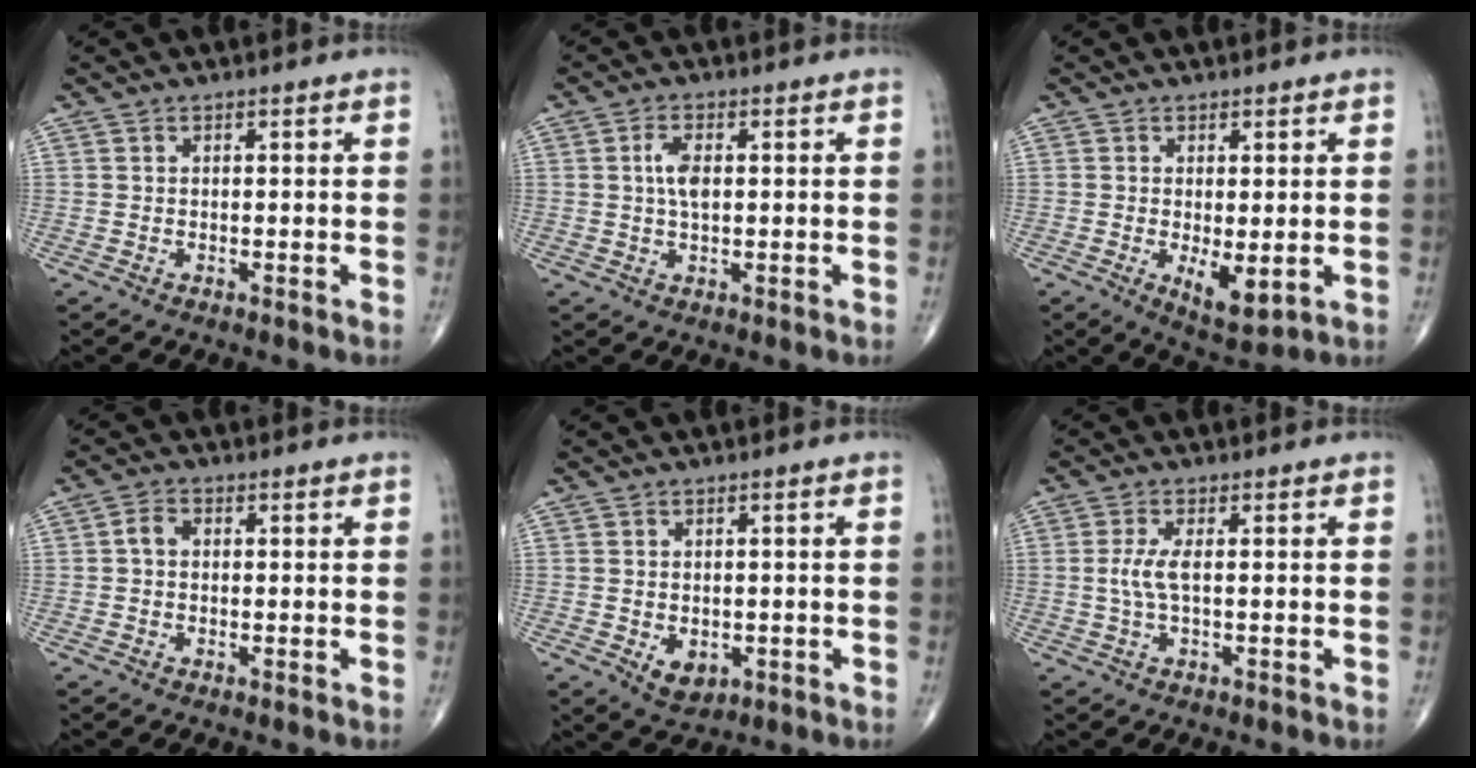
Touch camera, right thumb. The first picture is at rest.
{"total": 4.0, "force": [0.6, 2.0, 3.5], "torque": [-0.071, 0.001, 0.008]}
{"total": 6.0, "force": [-0.9, 2.5, 5.3], "torque": [-0.081, -0.019, -0.006]}
{"total": 2.5, "force": [0.1, 1.8, 1.7], "torque": [-0.029, 0.010, -0.002]}
{"total": 4.5, "force": [-1.1, 3.2, 3.0], "torque": [-0.034, -0.002, -0.005]}
{"total": 3.6, "force": [0.0, 0.9, 3.5], "torque": [-0.091, 0.001, -0.002]}